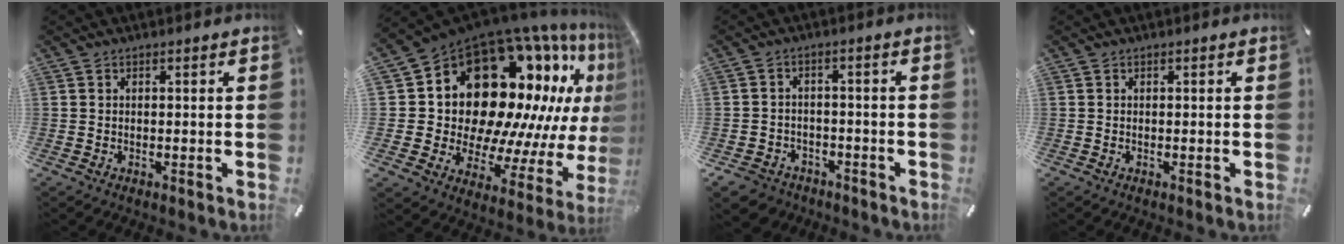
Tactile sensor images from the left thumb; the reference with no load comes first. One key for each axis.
{"total": 23.6, "fx": 11.2, "fy": 15.6, "fz": 13.8, "tx": -0.188, "ty": -0.138, "tz": 0.230}
{"total": 5.0, "fx": -3.3, "fy": 3.6, "fz": 1.1, "tx": -0.037, "ty": 0.013, "tz": -0.066}
{"total": 0.0}